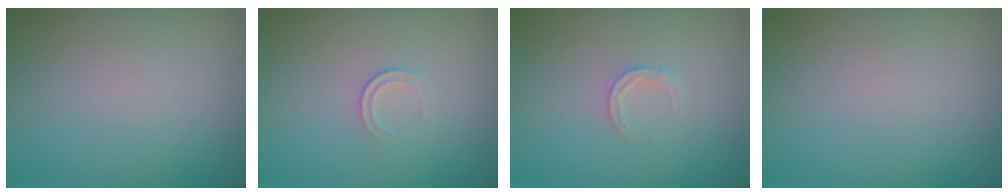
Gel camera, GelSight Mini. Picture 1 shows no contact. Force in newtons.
{"total": 0.7, "press": 0.3, "slide": 0.6}
{"total": 1.3, "press": 1.3, "slide": 0.2}
{"total": 0.0}